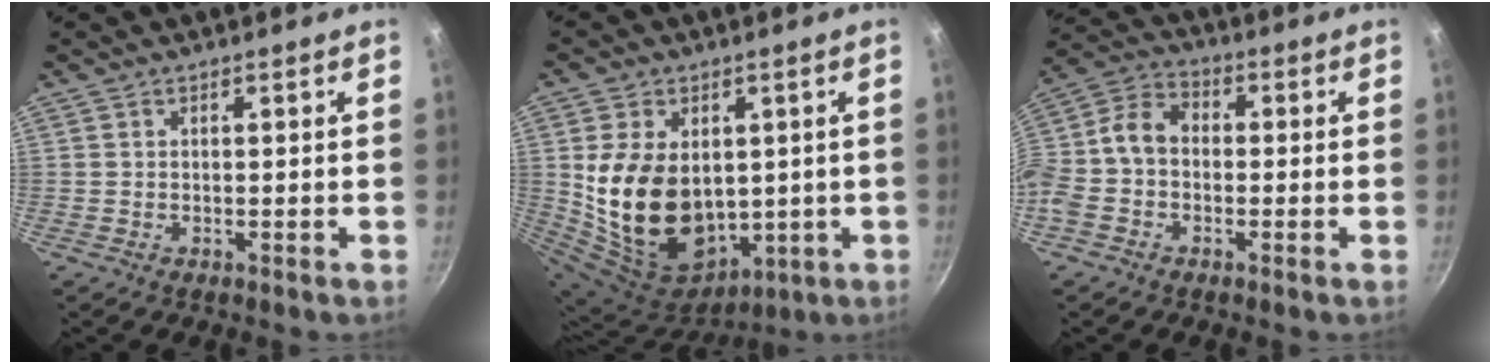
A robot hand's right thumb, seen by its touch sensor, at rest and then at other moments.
{"total": 19.6, "force": [1.6, 14.1, 13.6], "torque": [-0.240, -0.022, 0.056]}
{"total": 10.2, "force": [-1.5, 7.6, 6.6], "torque": [-0.113, 0.043, -0.053]}